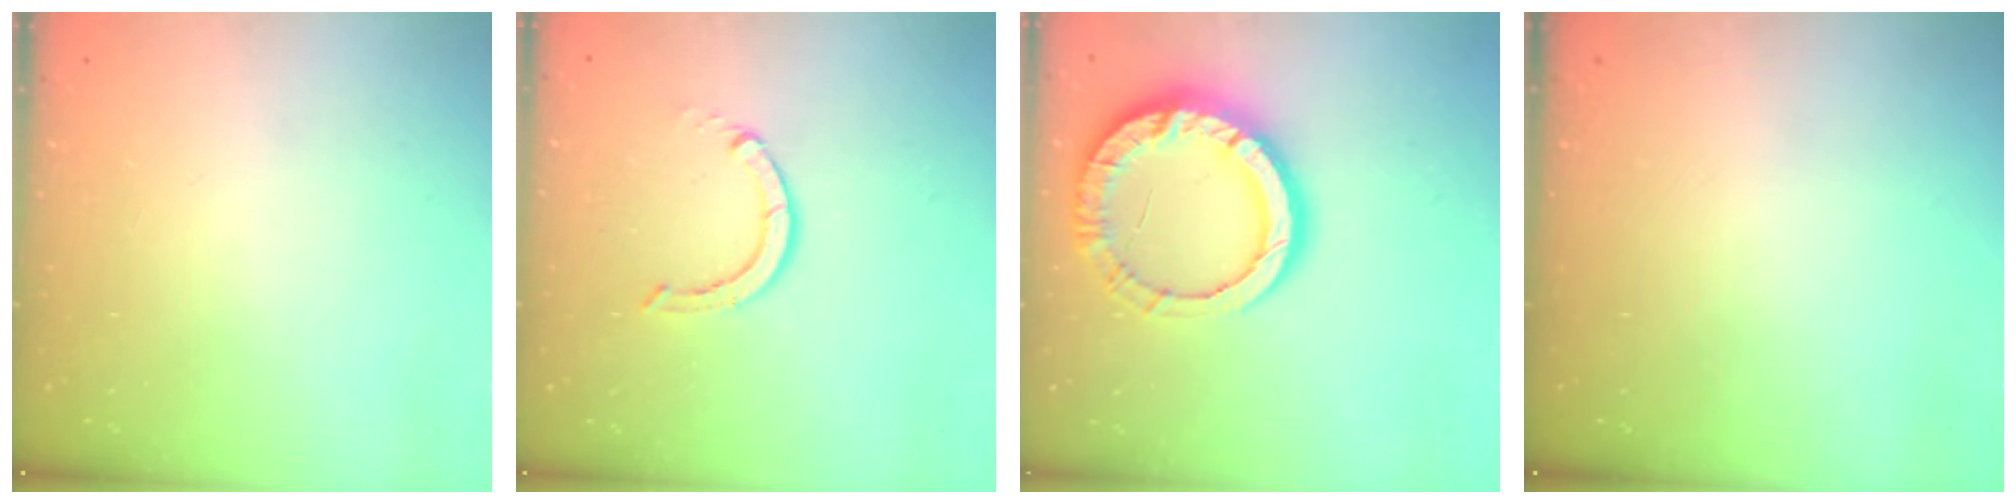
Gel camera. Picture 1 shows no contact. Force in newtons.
{"total": 4.1, "press": 4.0, "slide": 0.5}
{"total": 15.6, "press": 15.5, "slide": 1.4}
{"total": 0.0}